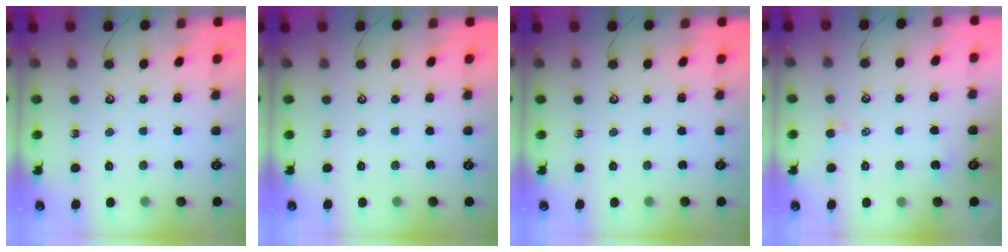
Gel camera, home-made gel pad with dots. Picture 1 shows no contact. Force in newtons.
{"total": 0.0}
{"total": 0.0}
{"total": 0.7, "press": 0.5, "slide": 0.5}